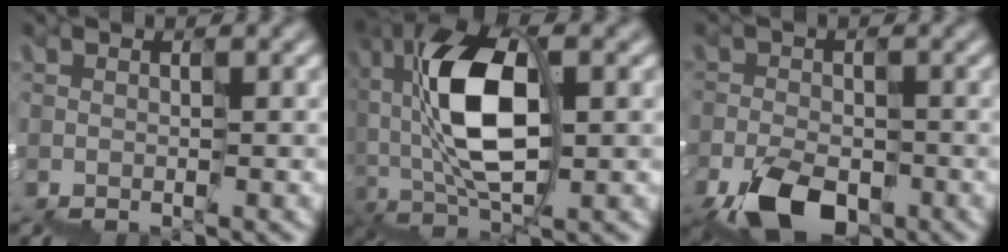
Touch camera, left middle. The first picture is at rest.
{"total": 8.7, "force": [2.2, 2.7, 7.9], "torque": [-0.145, 0.023, 0.040]}
{"total": 5.3, "force": [-2.9, 3.0, 3.3], "torque": [-0.083, -0.015, -0.047]}